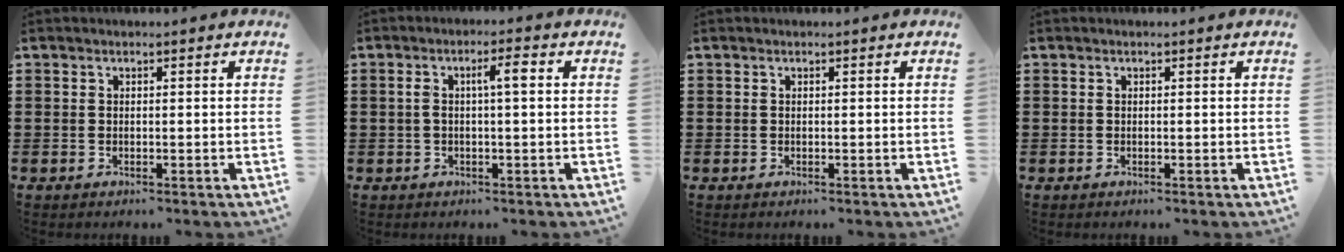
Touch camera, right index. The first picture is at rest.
{"total": 3.5, "force": [0.4, 0.5, 3.5], "torque": [-0.059, 0.002, 0.000]}
{"total": 0.0}
{"total": 0.0}